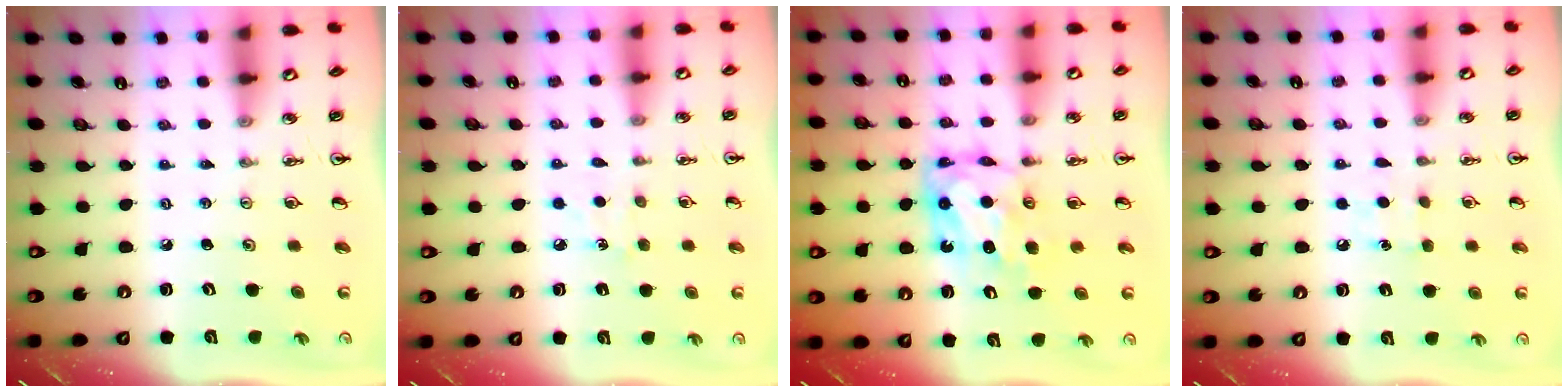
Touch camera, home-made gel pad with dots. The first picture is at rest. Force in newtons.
{"total": 5.2, "press": 5.2, "slide": 0.6}
{"total": 7.8, "press": 7.7, "slide": 0.7}
{"total": 7.2, "press": 7.1, "slide": 0.8}